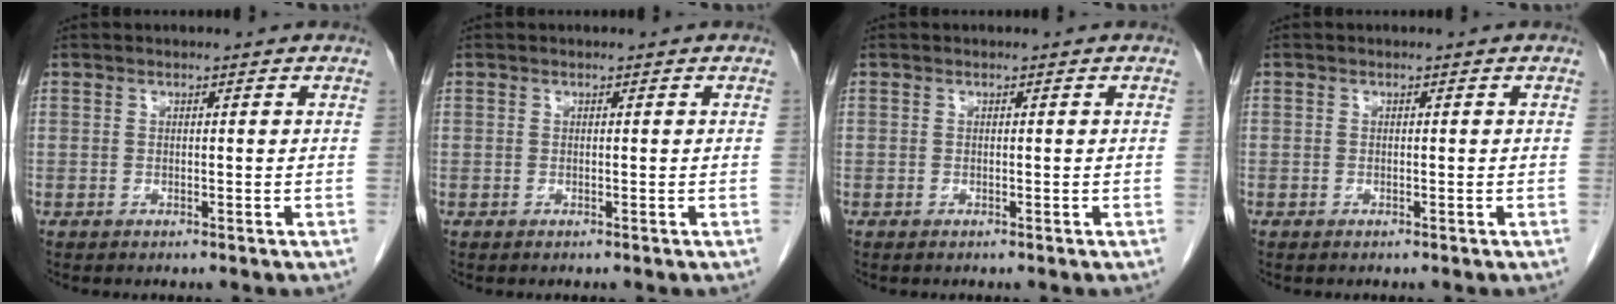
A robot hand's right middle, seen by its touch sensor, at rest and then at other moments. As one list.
[{"total": 0.0}, {"total": 0.0}, {"total": 0.0}]